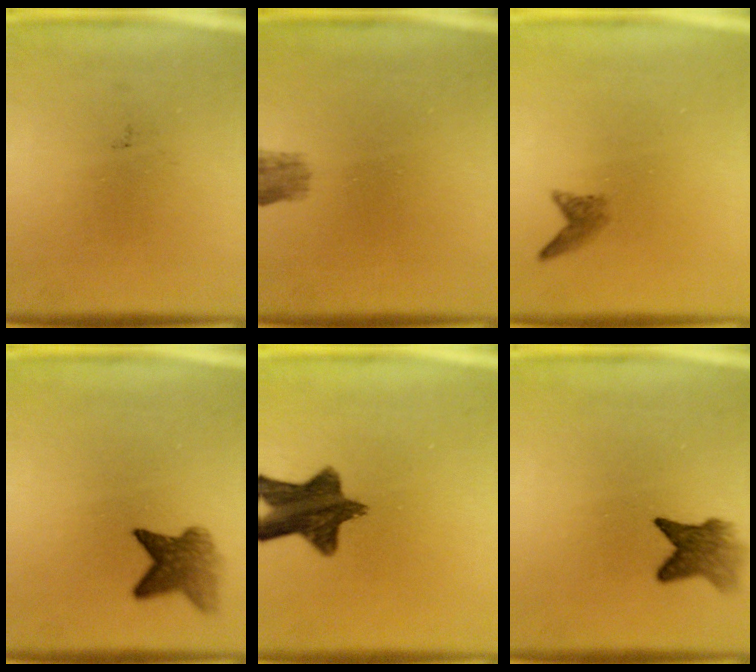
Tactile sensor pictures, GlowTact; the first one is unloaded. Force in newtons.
{"total": 2.3}
{"total": 1.5}
{"total": 5.0}
{"total": 11.3}
{"total": 4.7}